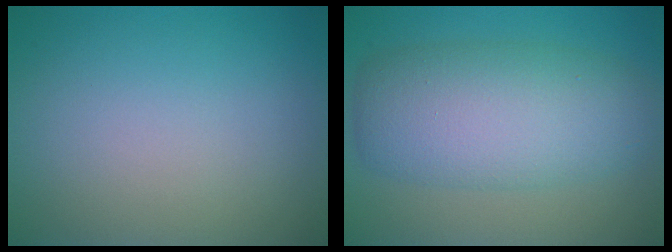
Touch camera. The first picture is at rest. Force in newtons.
{"total": 7.9, "press": 7.9, "slide": 0.4}